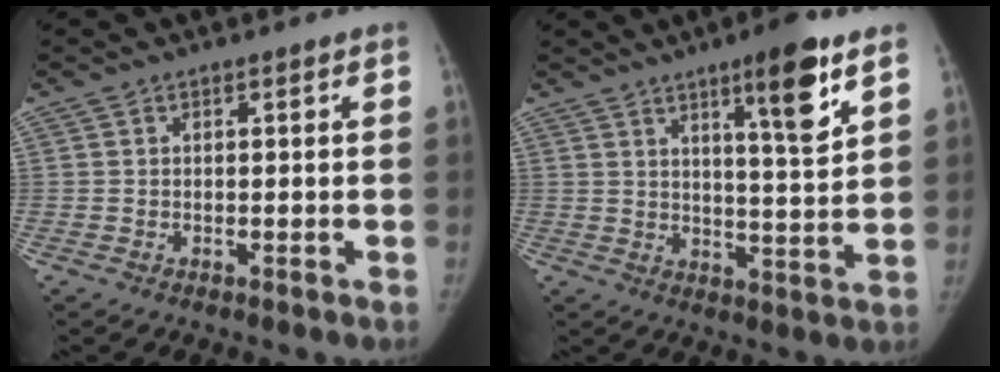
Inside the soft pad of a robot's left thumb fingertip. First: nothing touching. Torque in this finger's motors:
{"motor_torque": [0.99, 0.16, 1.02, -0.55, 0.26]}